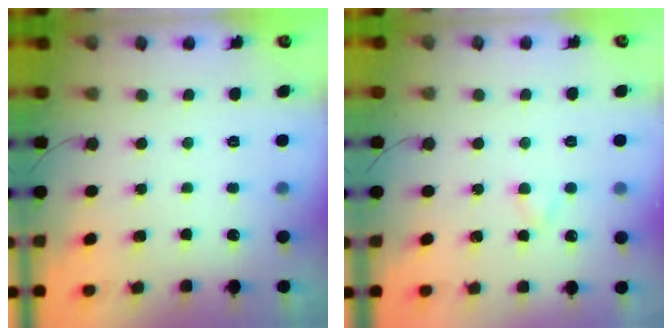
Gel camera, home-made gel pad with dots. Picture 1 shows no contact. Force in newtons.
{"total": 2.3, "press": 2.1, "slide": 0.9}